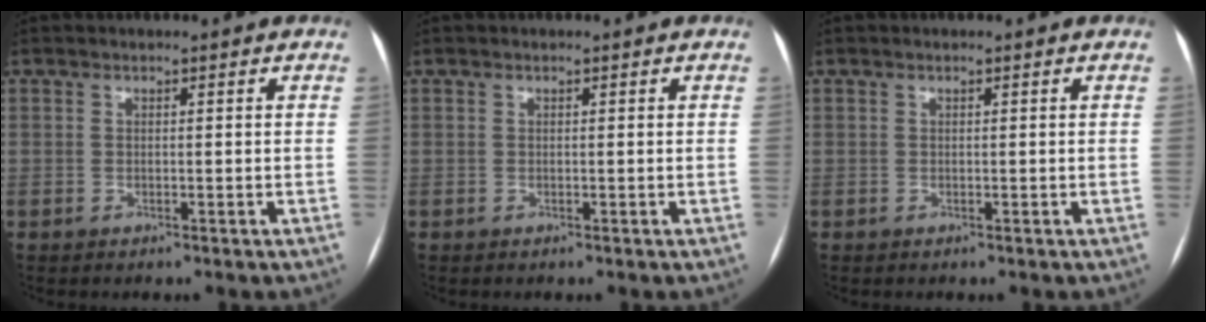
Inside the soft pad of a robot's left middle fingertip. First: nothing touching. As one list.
[{"total": 0.0}, {"total": 0.0}]